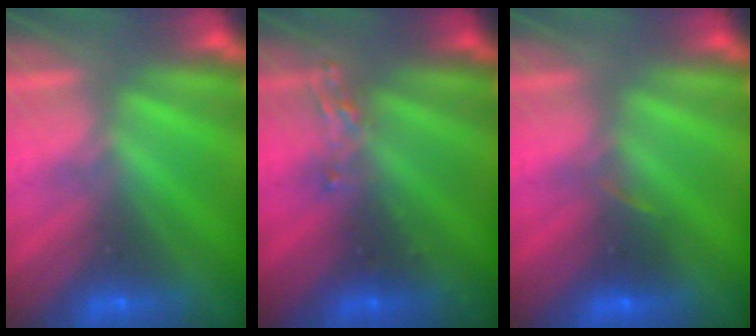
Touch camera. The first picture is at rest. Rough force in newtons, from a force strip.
{"total": 2.5}
{"total": 2.6}